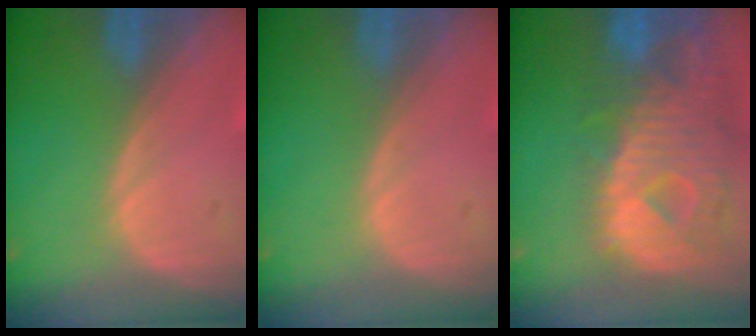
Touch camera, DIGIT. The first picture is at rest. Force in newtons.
{"total": 0.0}
{"total": 12.4, "press": 10.7, "slide": 6.3}